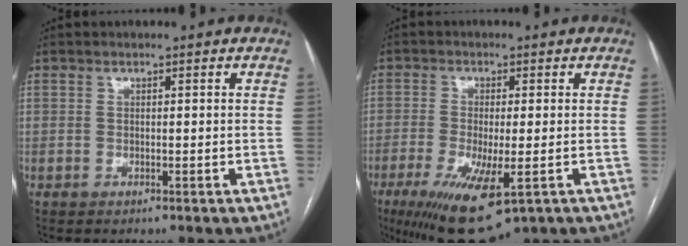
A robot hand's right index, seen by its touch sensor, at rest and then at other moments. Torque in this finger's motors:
{"motor_torque": [1.75, -0.39, 0.71, 0.19]}